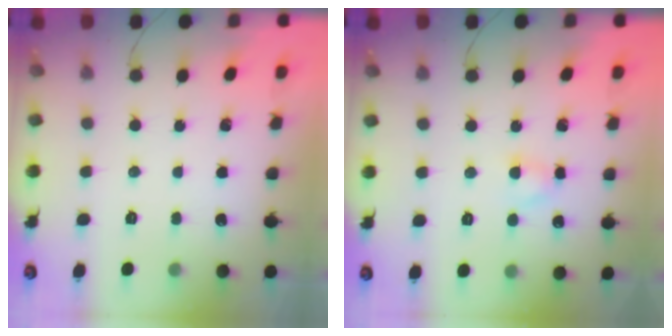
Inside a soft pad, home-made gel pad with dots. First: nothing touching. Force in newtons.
{"total": 3.7, "press": 3.5, "slide": 1.3}